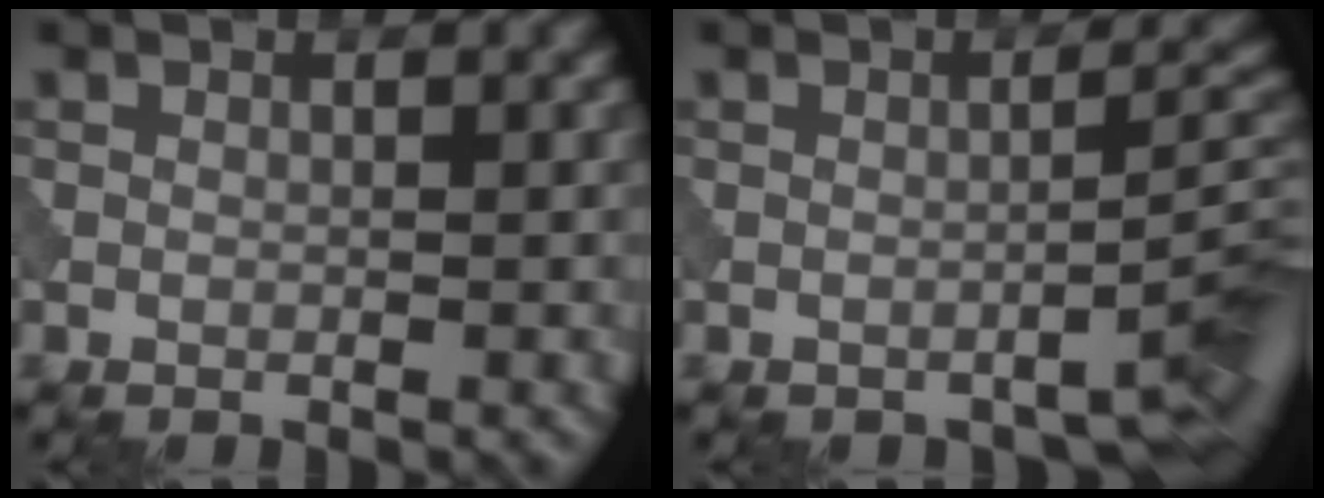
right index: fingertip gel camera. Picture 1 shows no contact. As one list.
[{"total": 3.8, "force": [-2.6, 0.7, 2.8], "torque": [-0.028, 0.016, -0.042]}]